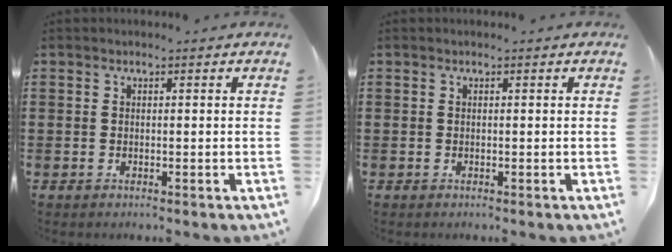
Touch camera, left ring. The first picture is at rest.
{"total": 0.0}